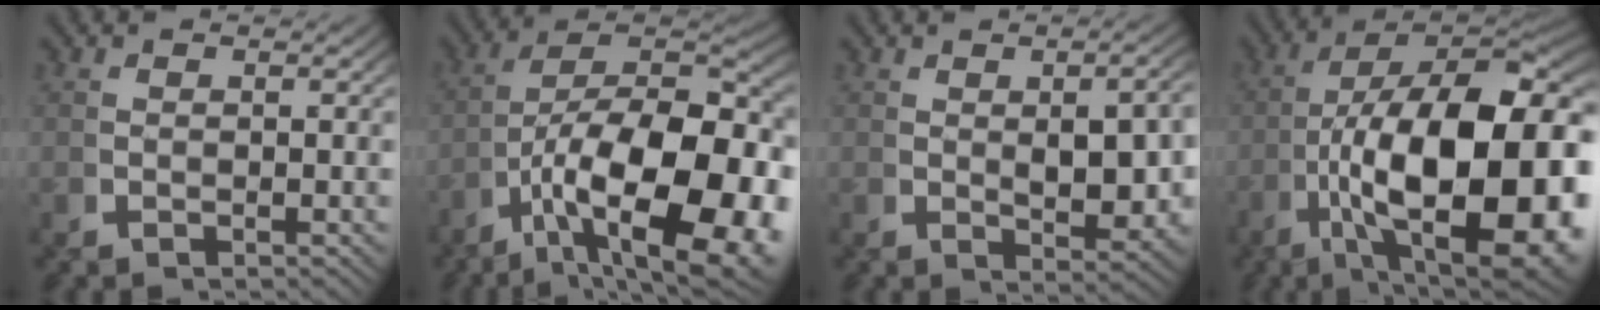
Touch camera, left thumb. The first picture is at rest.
{"total": 19.2, "force": [-2.1, 11.7, 15.1], "torque": [-0.251, -0.073, 0.005]}
{"total": 4.2, "force": [0.2, 1.8, 3.8], "torque": [-0.053, -0.009, 0.013]}
{"total": 24.9, "force": [-2.6, 14.4, 20.2], "torque": [-0.342, -0.096, 0.007]}